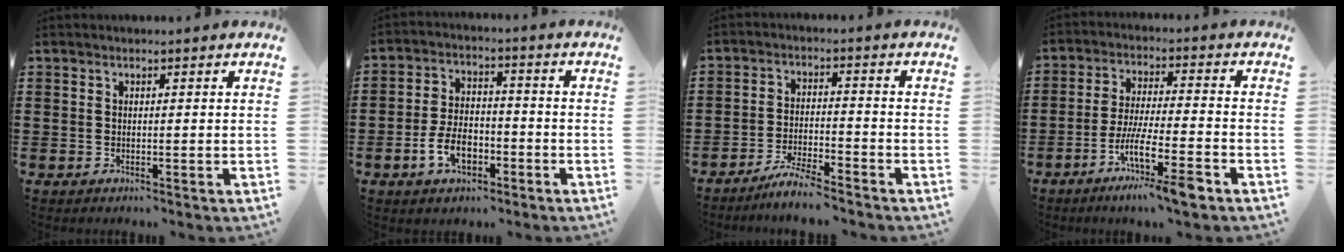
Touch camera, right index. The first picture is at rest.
{"total": 6.4, "force": [-2.8, 3.5, 4.6], "torque": [-0.106, 0.000, -0.057]}
{"total": 4.8, "force": [-4.5, 0.0, 1.6], "torque": [-0.036, 0.000, -0.089]}
{"total": 10.5, "force": [-5.7, 1.2, 8.7], "torque": [-0.173, -0.005, -0.108]}